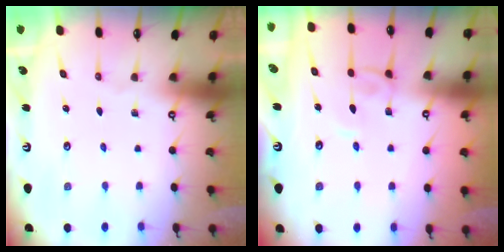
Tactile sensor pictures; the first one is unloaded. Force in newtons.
{"total": 2.8, "press": 2.8, "slide": 0.2}